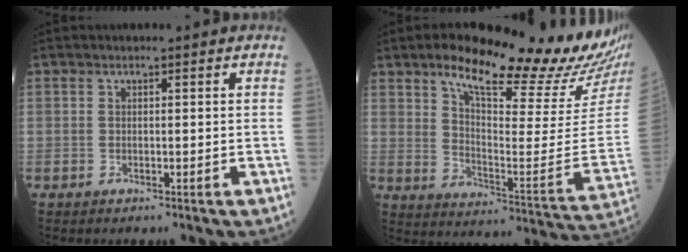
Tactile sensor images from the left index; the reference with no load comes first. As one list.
[{"total": 24.0, "force": [18.8, 3.1, 14.5], "torque": [-0.210, -0.048, 0.248]}]